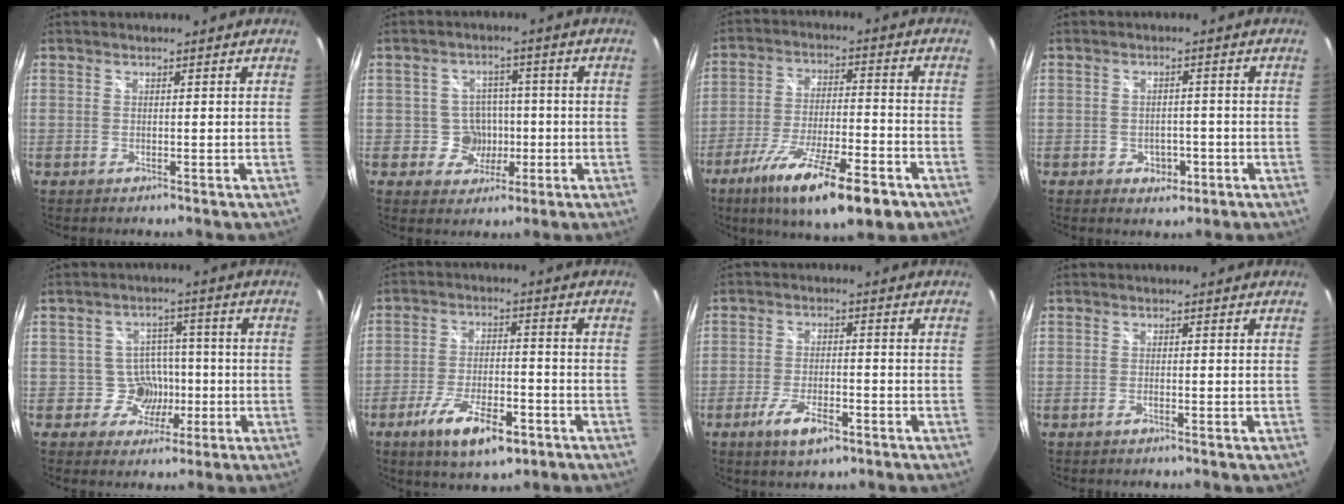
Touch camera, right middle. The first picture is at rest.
{"total": 5.7, "force": [-1.1, 5.5, 0.9], "torque": [-0.022, 0.016, -0.008]}
{"total": 17.2, "force": [-10.4, 3.8, 13.1], "torque": [-0.243, -0.044, -0.172]}
{"total": 4.1, "force": [-1.7, 3.1, 2.0], "torque": [-0.039, 0.001, -0.017]}
{"total": 5.7, "force": [-1.6, 5.4, 0.4], "torque": [-0.009, 0.021, -0.017]}
{"total": 11.5, "force": [-6.6, 4.0, 8.6], "torque": [-0.174, -0.017, -0.110]}
{"total": 7.0, "force": [-4.1, 2.5, 5.1], "torque": [-0.117, -0.012, -0.070]}
{"total": 0.8, "force": [-0.7, 0.0, 0.5], "torque": [-0.008, -0.001, -0.014]}